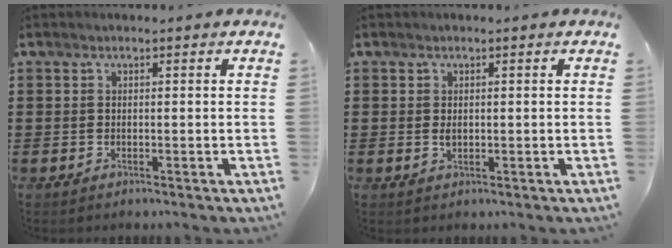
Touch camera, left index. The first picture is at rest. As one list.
[{"total": 1.0, "force": [0.2, 0.5, 0.9], "torque": [-0.019, 0.002, 0.003]}]